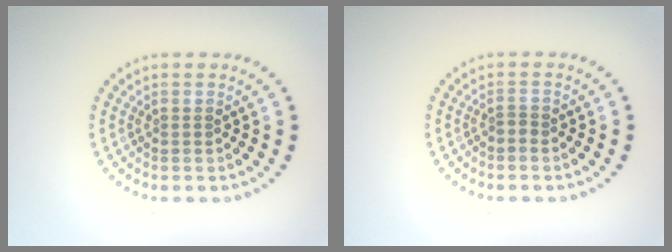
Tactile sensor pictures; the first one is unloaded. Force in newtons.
{"total": 0.6, "press": 0.3, "slide": 0.5}